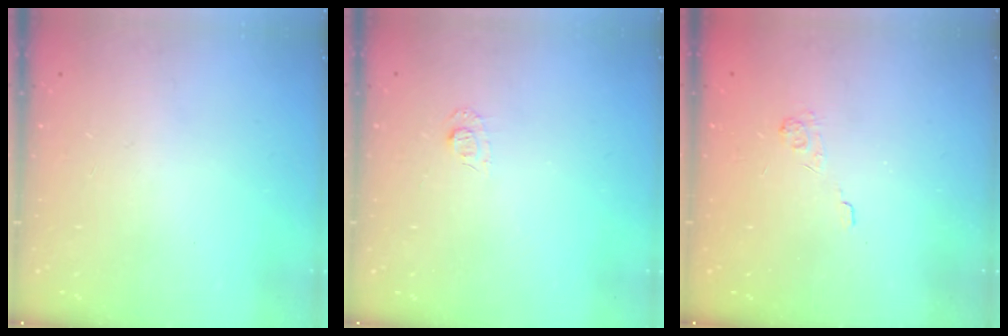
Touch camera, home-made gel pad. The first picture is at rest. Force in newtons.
{"total": 5.5, "press": 5.4, "slide": 0.6}
{"total": 2.1, "press": 1.5, "slide": 1.4}